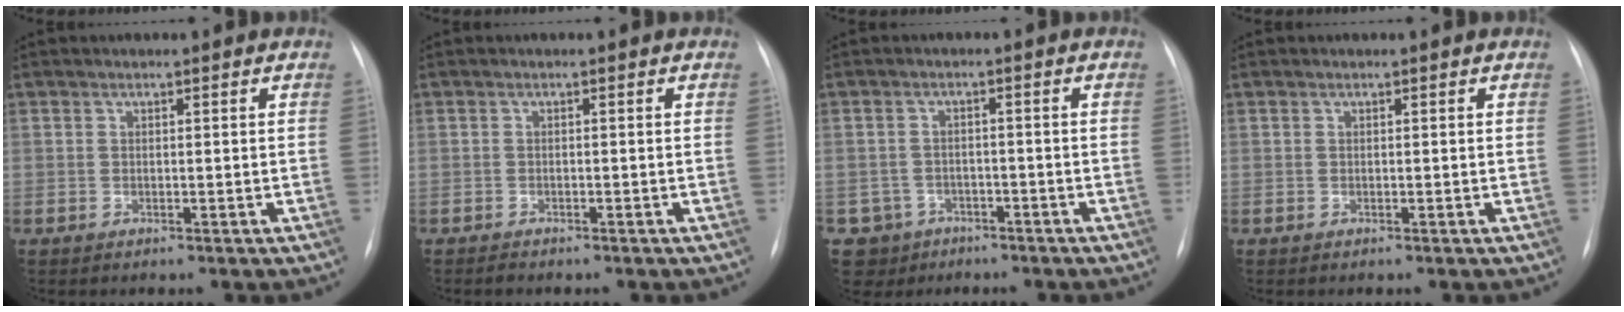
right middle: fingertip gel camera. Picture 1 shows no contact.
{"total": 0.8, "force": [-0.7, 0.3, 0.1], "torque": [-0.006, -0.001, -0.012]}
{"total": 5.6, "force": [-3.2, 4.5, -0.3], "torque": [0.005, 0.009, -0.046]}
{"total": 0.0}